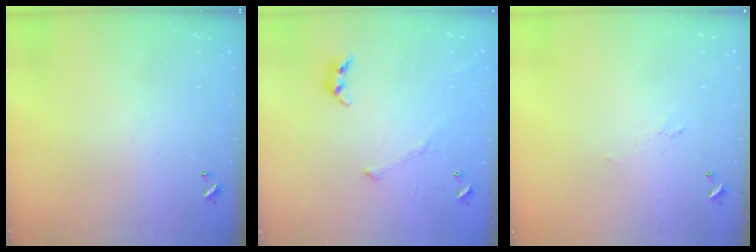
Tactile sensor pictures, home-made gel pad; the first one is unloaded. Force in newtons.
{"total": 3.7, "press": 3.6, "slide": 0.5}
{"total": 0.8, "press": 0.5, "slide": 0.6}